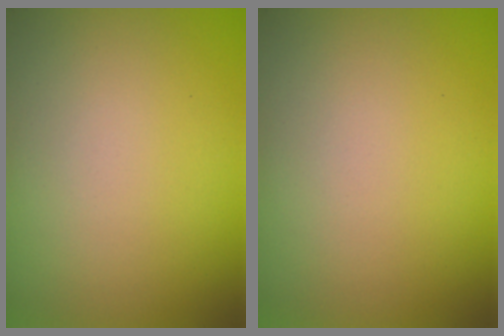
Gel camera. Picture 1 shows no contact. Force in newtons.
{"total": 0.0}